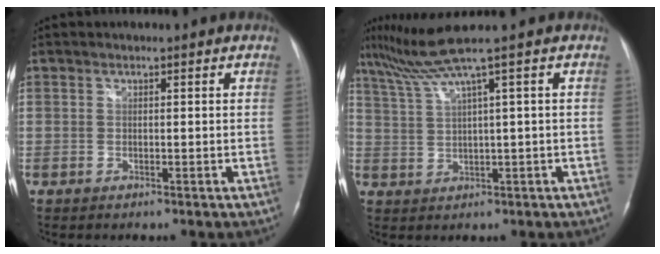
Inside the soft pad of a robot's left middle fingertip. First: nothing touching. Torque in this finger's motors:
{"motor_torque": [-0.25, -0.32, -0.03, 0.02]}